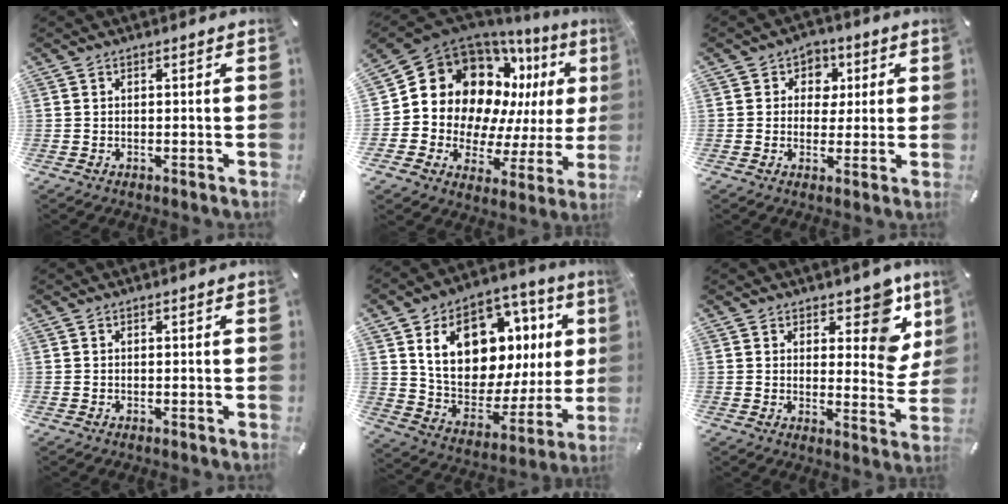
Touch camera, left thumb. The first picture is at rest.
{"total": 16.2, "force": [6.3, 12.8, 7.6], "torque": [-0.130, -0.070, 0.125]}
{"total": 5.6, "force": [0.6, 5.3, 1.9], "torque": [-0.020, 0.003, 0.003]}
{"total": 0.0}
{"total": 21.1, "force": [8.4, 13.8, 13.5], "torque": [-0.204, -0.046, 0.151]}
{"total": 11.8, "force": [7.0, 6.0, 7.3], "torque": [-0.062, -0.057, 0.118]}